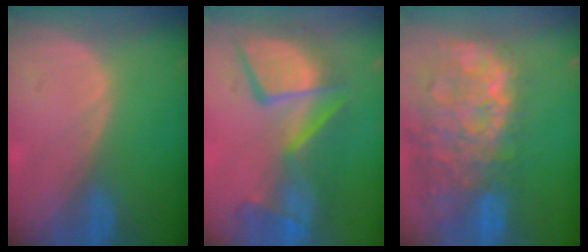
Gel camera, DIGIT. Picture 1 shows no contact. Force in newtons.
{"total": 11.5, "press": 10.7, "slide": 4.4}
{"total": 15.0, "press": 12.2, "slide": 8.7}